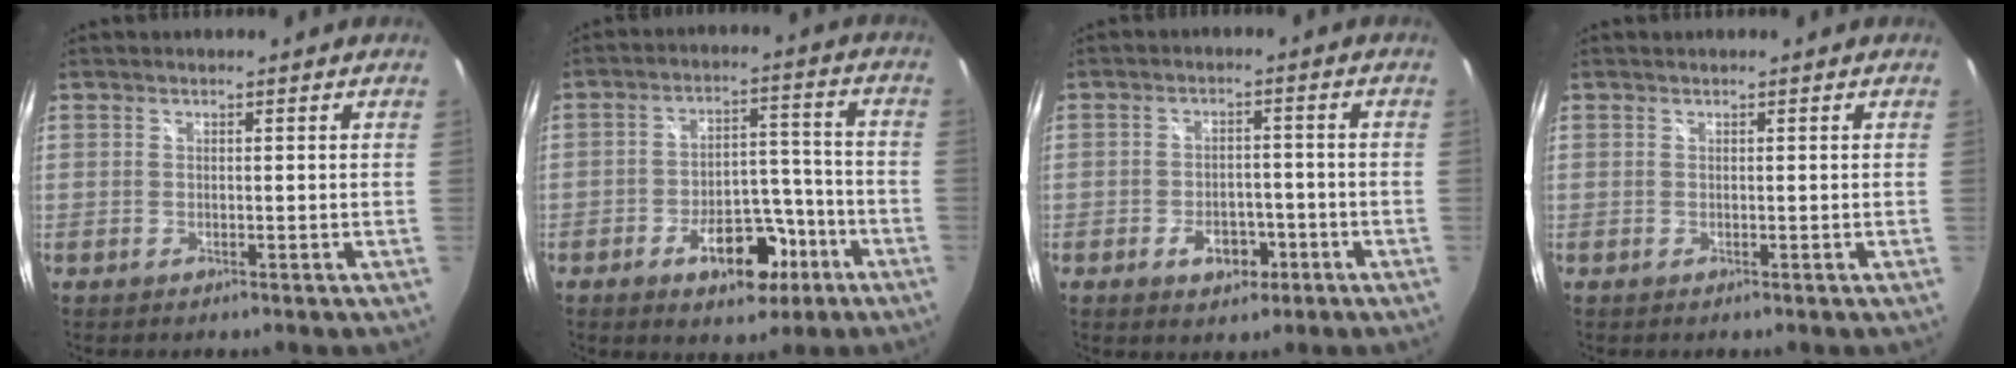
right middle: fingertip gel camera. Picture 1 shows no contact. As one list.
[{"total": 11.4, "force": [-6.2, 6.3, 7.2], "torque": [-0.119, 0.027, -0.077]}, {"total": 5.7, "force": [-3.0, 3.6, 3.3], "torque": [-0.066, 0.003, -0.038]}, {"total": 0.0}]